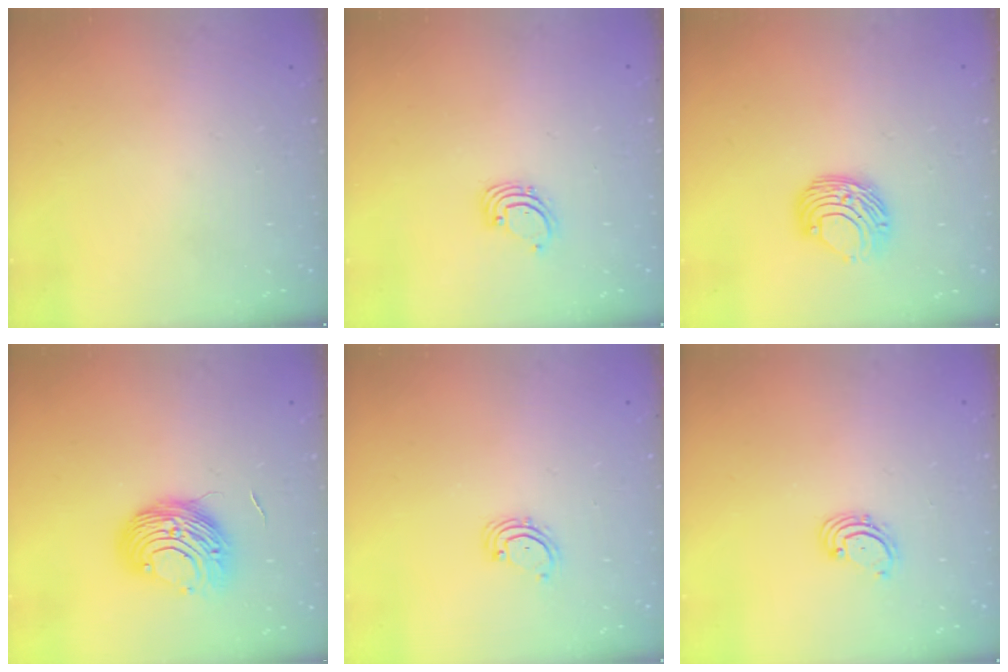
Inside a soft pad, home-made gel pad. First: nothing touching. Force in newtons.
{"total": 1.4, "press": 1.4, "slide": 0.1}
{"total": 8.7, "press": 8.6, "slide": 0.7}
{"total": 9.7, "press": 9.6, "slide": 0.6}
{"total": 2.3, "press": 2.3, "slide": 0.5}
{"total": 1.9, "press": 1.8, "slide": 0.2}